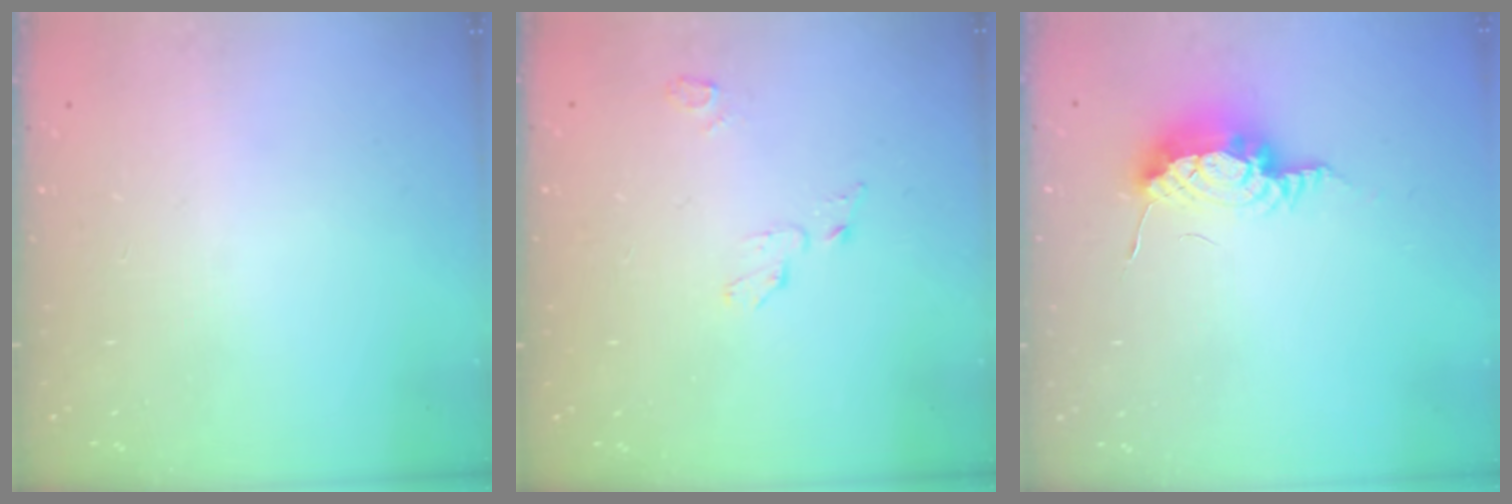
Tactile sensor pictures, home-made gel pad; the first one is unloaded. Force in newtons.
{"total": 4.1, "press": 4.1, "slide": 0.4}
{"total": 8.4, "press": 8.1, "slide": 2.3}